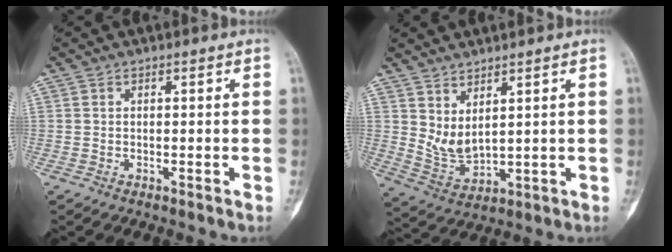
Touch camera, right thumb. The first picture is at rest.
{"total": 6.1, "force": [3.2, 2.4, 4.6], "torque": [-0.089, -0.036, 0.076]}